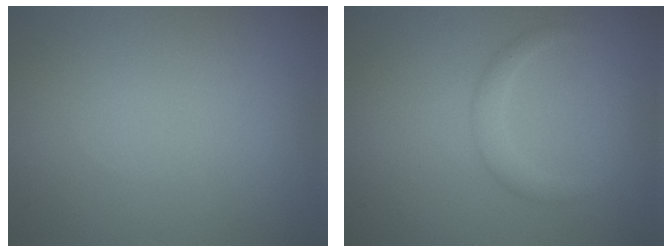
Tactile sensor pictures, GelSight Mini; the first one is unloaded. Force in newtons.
{"total": 1.5, "press": 1.5, "slide": 0.1}